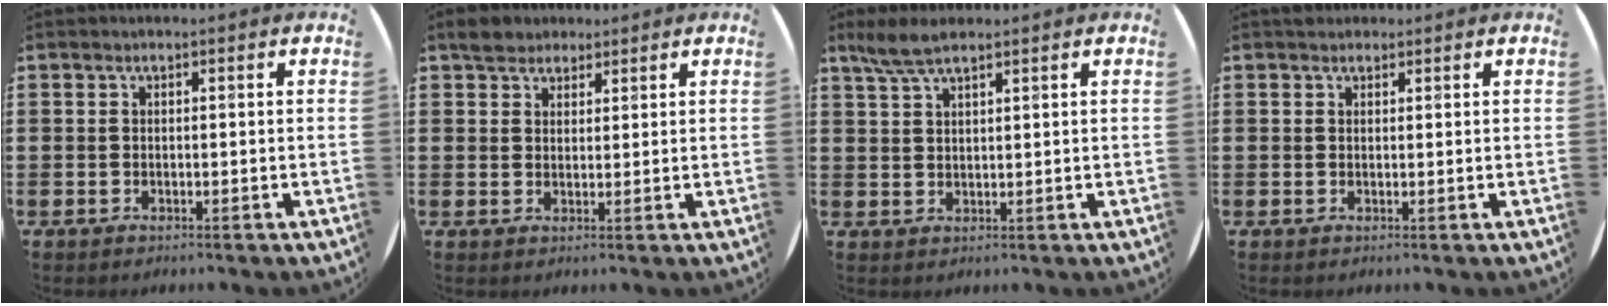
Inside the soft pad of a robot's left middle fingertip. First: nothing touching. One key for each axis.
{"total": 2.9, "fx": 2.5, "fy": 1.4, "fz": 0.2, "tx": -0.003, "ty": 0.005, "tz": 0.049}
{"total": 4.1, "fx": 3.2, "fy": 0.9, "fz": 2.4, "tx": -0.054, "ty": 0.002, "tz": 0.059}
{"total": 0.9, "fx": 0.8, "fy": 0.4, "fz": -0.1, "tx": 0.000, "ty": 0.002, "tz": 0.017}